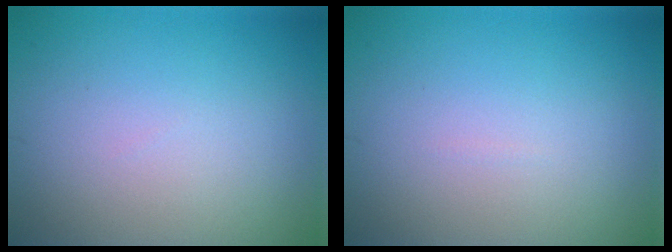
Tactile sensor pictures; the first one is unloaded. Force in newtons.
{"total": 0.0}